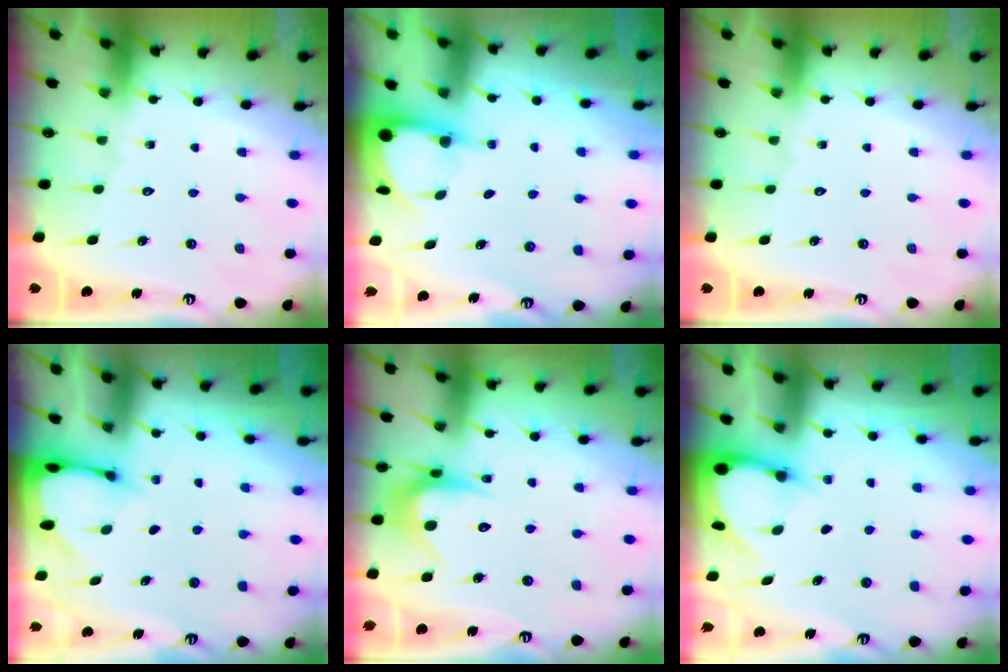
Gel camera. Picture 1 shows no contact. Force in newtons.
{"total": 3.4, "press": 3.4, "slide": 0.2}
{"total": 0.0}
{"total": 2.0, "press": 2.0, "slide": 0.1}
{"total": 9.4, "press": 9.4, "slide": 0.5}
{"total": 3.1, "press": 3.1, "slide": 0.2}